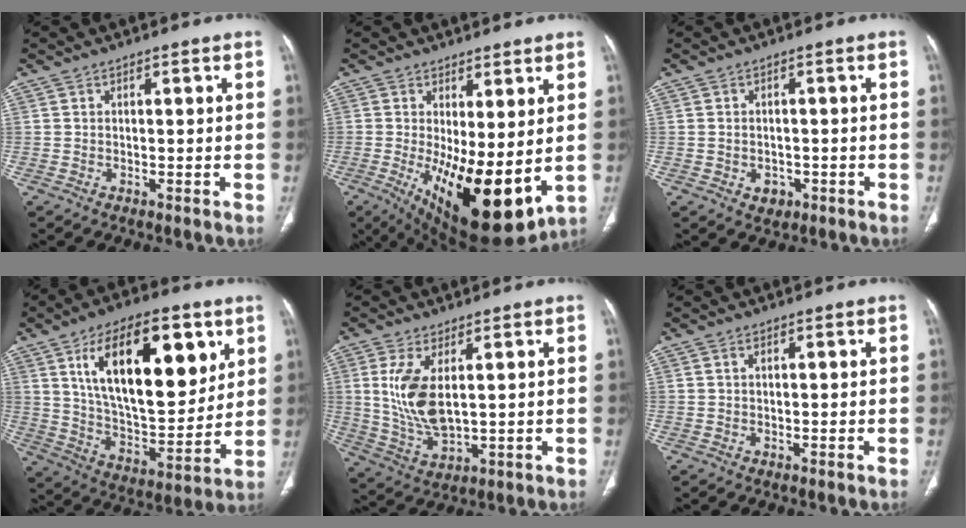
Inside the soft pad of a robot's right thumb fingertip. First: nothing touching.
{"total": 16.8, "force": [-1.6, 6.3, 15.5], "torque": [-0.246, -0.037, -0.003]}
{"total": 2.8, "force": [-1.0, 2.3, 1.3], "torque": [-0.011, 0.007, -0.006]}
{"total": 25.1, "force": [9.8, 11.5, 20.1], "torque": [-0.286, -0.038, 0.172]}
{"total": 10.6, "force": [2.3, 4.9, 9.2], "torque": [-0.193, -0.019, 0.059]}
{"total": 0.9, "force": [0.4, 0.5, 0.6], "torque": [-0.012, 0.004, 0.006]}